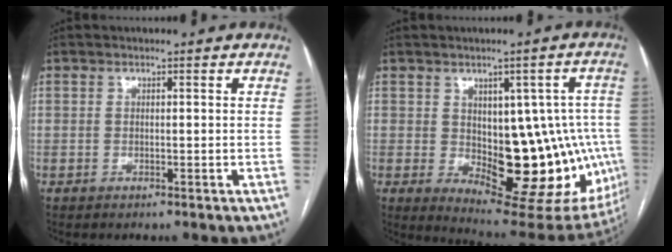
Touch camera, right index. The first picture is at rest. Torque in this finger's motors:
{"motor_torque": [2.00, -0.05, 0.50, 0.07]}